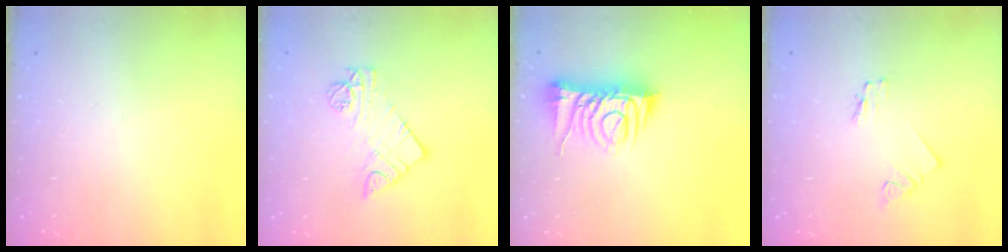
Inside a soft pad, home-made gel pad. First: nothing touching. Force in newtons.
{"total": 10.1, "press": 10.0, "slide": 0.7}
{"total": 9.0, "press": 8.9, "slide": 1.4}
{"total": 1.7, "press": 1.7, "slide": 0.3}